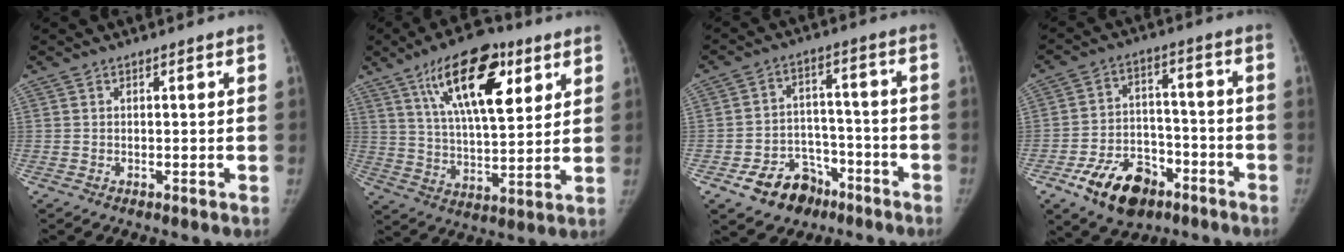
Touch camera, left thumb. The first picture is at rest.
{"total": 18.7, "force": [9.0, 8.0, 14.2], "torque": [-0.195, -0.031, 0.154]}
{"total": 10.7, "force": [-6.5, 7.6, 3.8], "torque": [-0.024, 0.059, -0.096]}
{"total": 13.7, "force": [-8.0, 8.4, 7.3], "torque": [-0.092, 0.052, -0.129]}